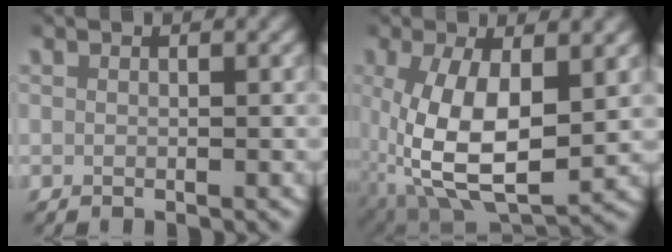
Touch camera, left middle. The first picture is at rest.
{"total": 9.7, "force": [-1.0, 5.7, 7.7], "torque": [-0.163, -0.047, 0.014]}